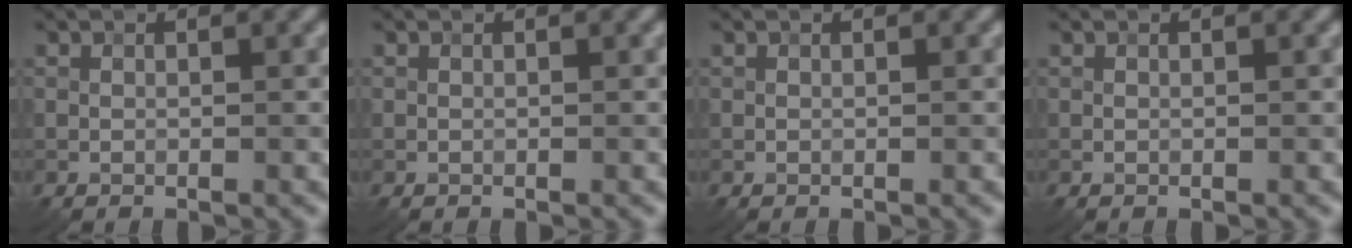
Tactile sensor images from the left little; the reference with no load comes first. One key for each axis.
{"total": 0.0}
{"total": 0.0}
{"total": 0.0}